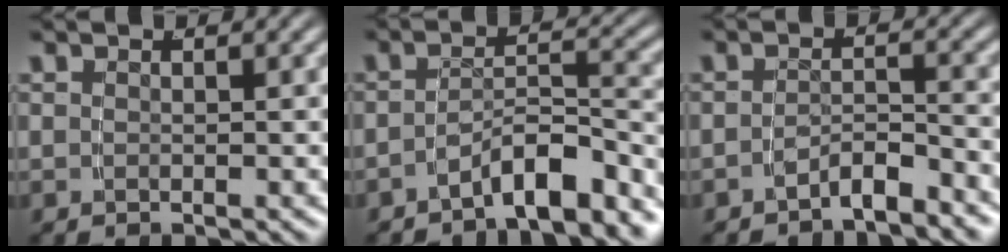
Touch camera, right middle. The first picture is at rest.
{"total": 6.4, "force": [-5.2, 1.9, 3.2], "torque": [-0.024, -0.002, -0.076]}
{"total": 3.2, "force": [-3.0, 0.6, 0.9], "torque": [-0.001, -0.004, -0.051]}